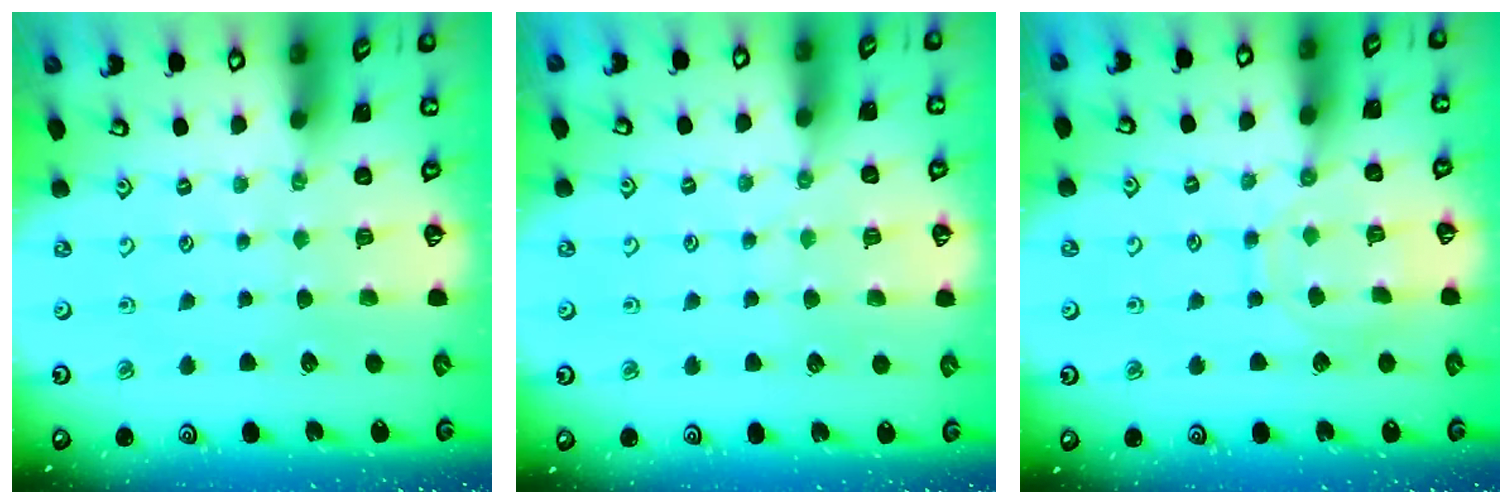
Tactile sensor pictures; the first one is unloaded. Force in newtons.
{"total": 4.0, "press": 4.0, "slide": 0.2}
{"total": 10.2, "press": 10.2, "slide": 0.9}